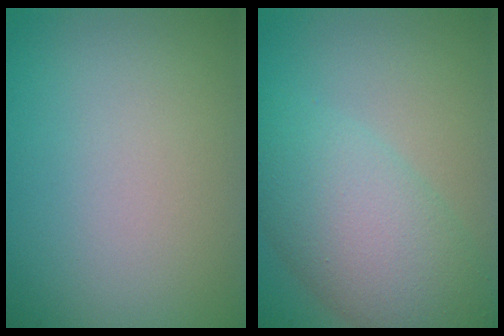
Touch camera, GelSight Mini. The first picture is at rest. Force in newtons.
{"total": 7.1, "press": 7.1, "slide": 0.2}